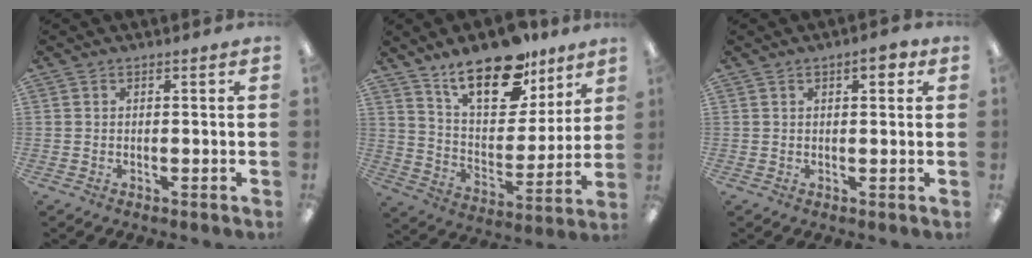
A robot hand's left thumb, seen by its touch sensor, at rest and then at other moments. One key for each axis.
{"total": 19.1, "fx": 13.5, "fy": 8.9, "fz": 10.3, "tx": -0.166, "ty": -0.075, "tz": 0.235}
{"total": 3.8, "fx": 1.9, "fy": 1.5, "fz": 3.0, "tx": -0.037, "ty": -0.004, "tz": 0.027}